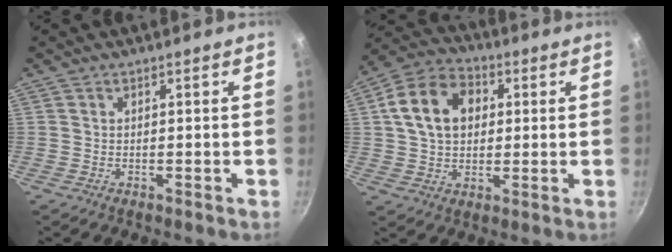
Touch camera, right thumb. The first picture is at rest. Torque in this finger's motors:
{"motor_torque": [-1.25, 1.44, 0.50, 0.00, 0.30]}